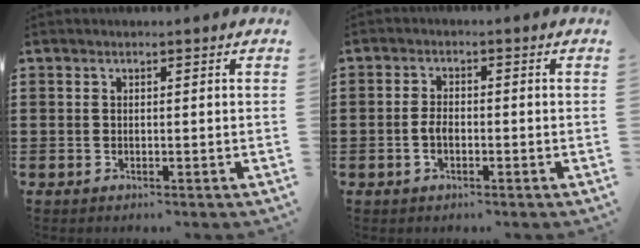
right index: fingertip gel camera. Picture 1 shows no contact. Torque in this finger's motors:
{"motor_torque": [2.14, 0.00, 0.49, 0.09]}